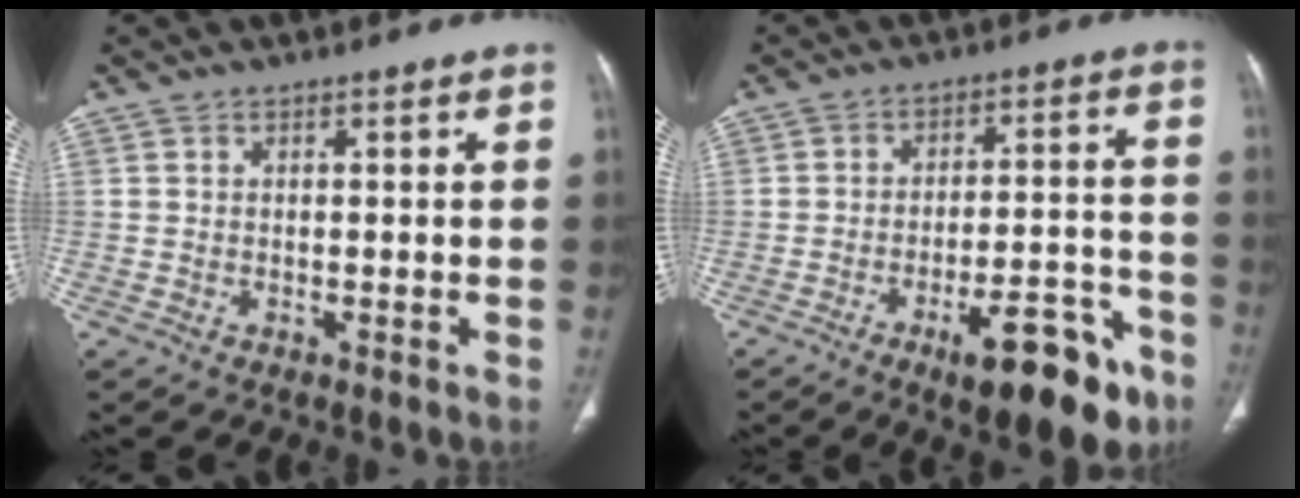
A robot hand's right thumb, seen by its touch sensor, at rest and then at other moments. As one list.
[{"total": 14.7, "force": [-8.5, 5.1, 10.9], "torque": [-0.126, 0.059, -0.116]}]